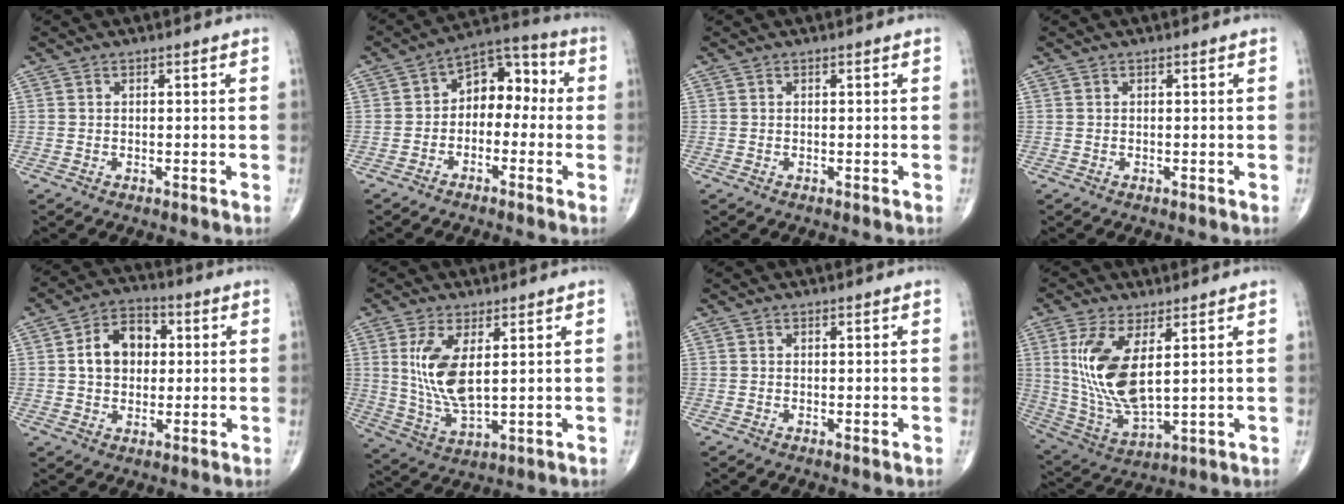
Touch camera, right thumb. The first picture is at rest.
{"total": 9.3, "force": [-0.8, 6.5, 6.7], "torque": [-0.062, 0.047, -0.032]}
{"total": 0.0}
{"total": 0.0}
{"total": 9.7, "force": [1.3, 7.2, 6.5], "torque": [-0.083, 0.016, 0.016]}
{"total": 10.6, "force": [2.4, 4.5, 9.3], "torque": [-0.193, -0.019, 0.058]}
{"total": 0.0}
{"total": 14.3, "force": [3.5, 6.0, 12.6], "torque": [-0.262, -0.022, 0.086]}